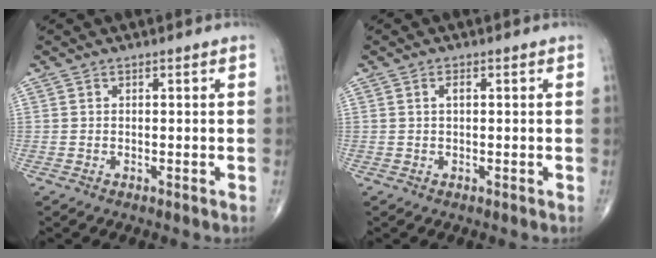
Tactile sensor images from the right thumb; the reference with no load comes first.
{"total": 1.2, "force": [0.3, 0.5, 1.1], "torque": [-0.020, 0.003, 0.003]}